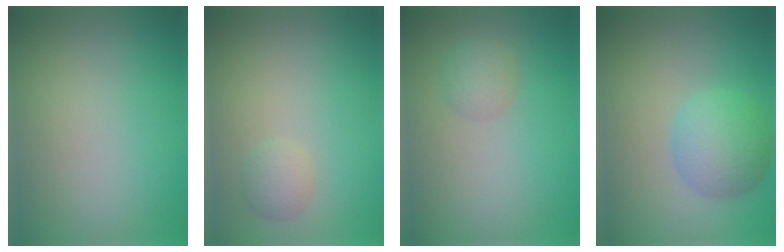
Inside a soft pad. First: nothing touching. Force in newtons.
{"total": 1.5, "press": 1.5, "slide": 0.0}
{"total": 1.6, "press": 1.6, "slide": 0.2}
{"total": 4.5, "press": 4.5, "slide": 0.2}